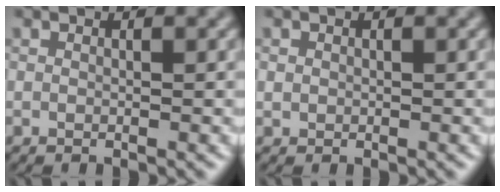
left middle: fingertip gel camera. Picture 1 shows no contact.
{"total": 0.6, "force": [0.1, 0.6, 0.1], "torque": [0.003, -0.002, 0.001]}